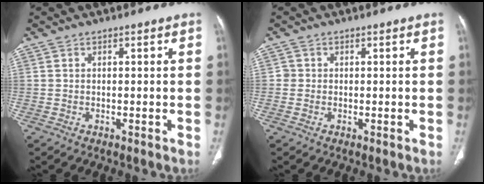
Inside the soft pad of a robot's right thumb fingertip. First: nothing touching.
{"total": 1.0, "force": [-0.1, 0.9, 0.1], "torque": [0.004, 0.004, -0.001]}